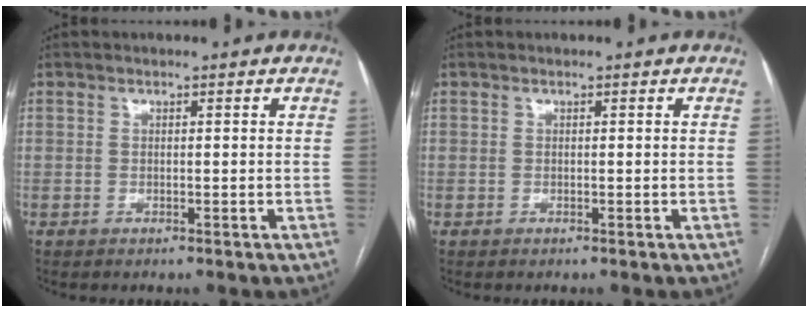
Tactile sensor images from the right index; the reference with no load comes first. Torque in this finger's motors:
{"motor_torque": [0.00, 0.00, 0.00, 0.00]}